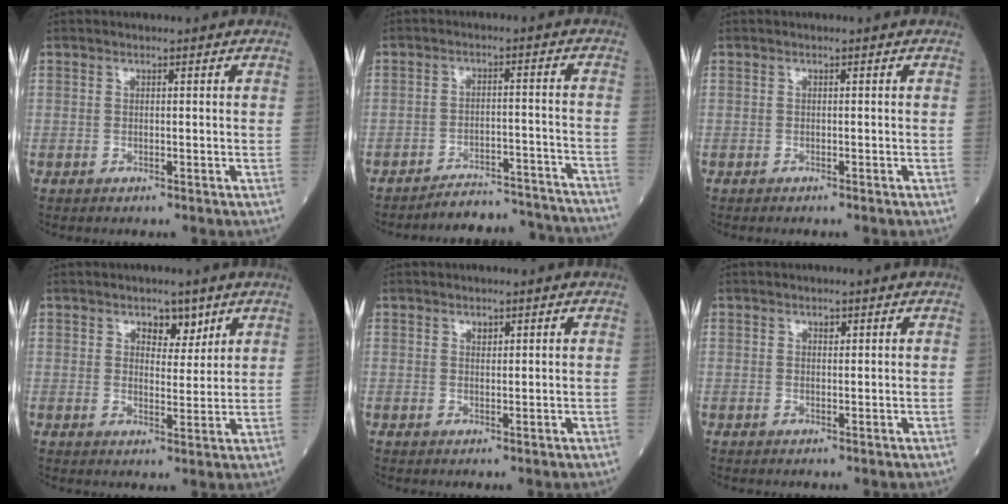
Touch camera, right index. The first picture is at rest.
{"total": 15.4, "force": [-15.2, 0.7, 2.1], "torque": [-0.004, 0.020, -0.189]}
{"total": 1.0, "force": [-0.9, 0.0, 0.5], "torque": [-0.008, -0.001, -0.010]}
{"total": 3.8, "force": [2.5, 2.1, 2.1], "torque": [-0.022, 0.000, 0.038]}
{"total": 0.9, "force": [0.6, 0.5, 0.5], "torque": [-0.007, -0.003, 0.010]}
{"total": 0.7, "force": [0.4, 0.4, 0.4], "torque": [-0.004, -0.003, 0.006]}